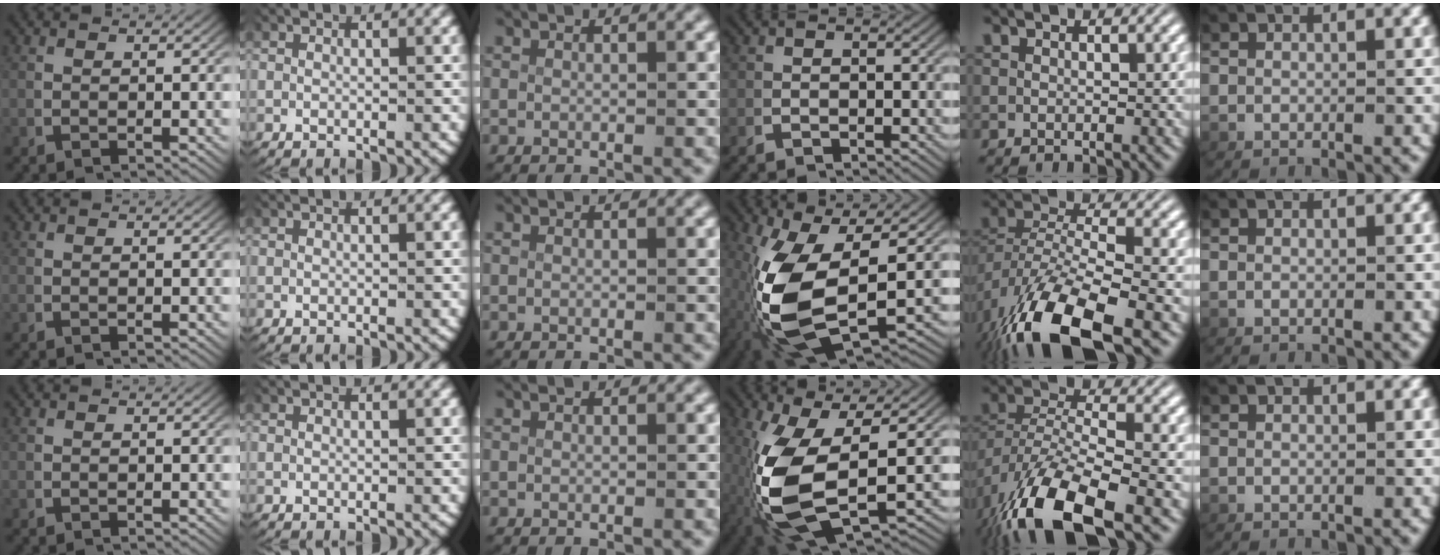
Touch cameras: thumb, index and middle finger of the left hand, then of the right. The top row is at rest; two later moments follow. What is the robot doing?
{"motion": "lift_and_place", "object": "scissors"}